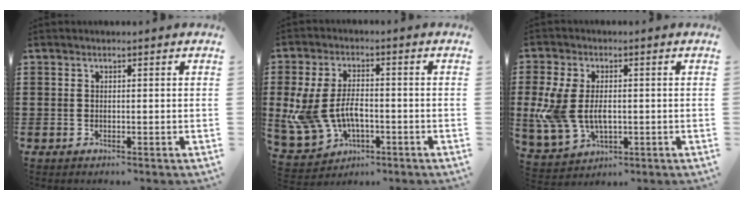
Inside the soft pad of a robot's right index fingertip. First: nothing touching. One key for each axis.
{"total": 7.9, "fx": -1.2, "fy": 5.3, "fz": 5.8, "tx": -0.156, "ty": 0.001, "tz": -0.029}
{"total": 7.9, "fx": -0.1, "fy": 5.3, "fz": 5.8, "tx": -0.151, "ty": 0.003, "tz": -0.006}